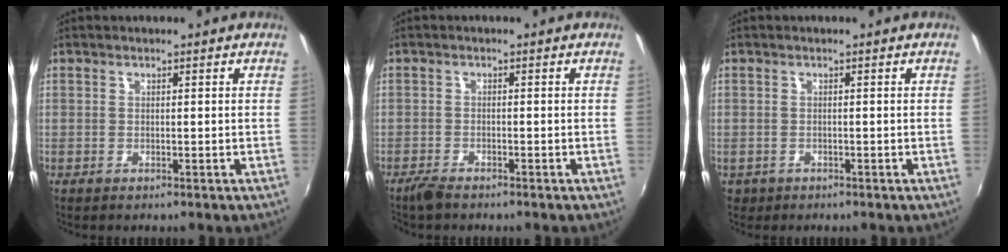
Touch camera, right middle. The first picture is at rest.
{"total": 2.6, "force": [-2.3, 0.6, 1.0], "torque": [-0.032, -0.005, -0.047]}
{"total": 1.9, "force": [-0.9, 1.6, 0.7], "torque": [-0.020, -0.003, -0.011]}